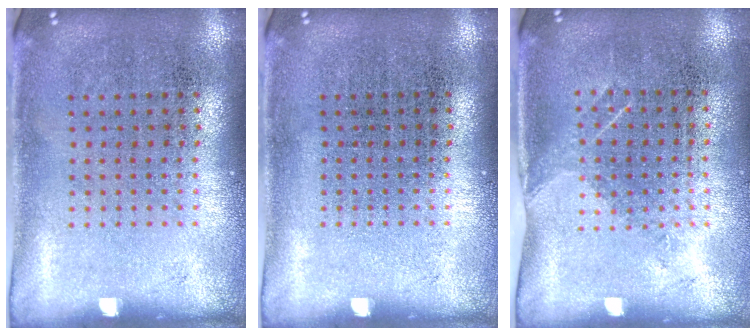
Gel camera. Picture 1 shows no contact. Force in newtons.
{"total": 0.0}
{"total": 1.1, "press": 0.9, "slide": 0.7}